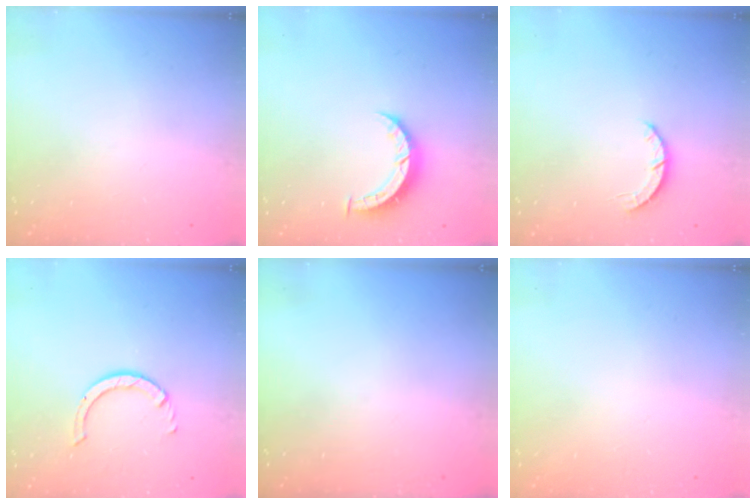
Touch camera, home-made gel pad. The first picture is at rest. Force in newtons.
{"total": 5.1, "press": 5.1, "slide": 0.5}
{"total": 2.8, "press": 2.8, "slide": 0.4}
{"total": 3.2, "press": 3.1, "slide": 0.4}
{"total": 0.0}
{"total": 2.5, "press": 2.5, "slide": 0.2}